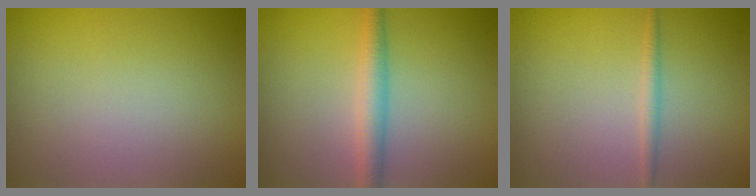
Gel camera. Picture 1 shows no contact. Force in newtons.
{"total": 2.7, "press": 2.7, "slide": 0.1}
{"total": 1.1, "press": 1.1, "slide": 0.0}